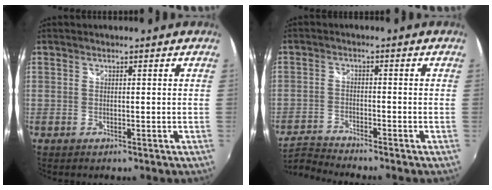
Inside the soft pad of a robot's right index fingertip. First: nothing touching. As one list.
[{"total": 5.4, "force": [-5.4, -0.2, 0.5], "torque": [-0.032, -0.004, -0.118]}]